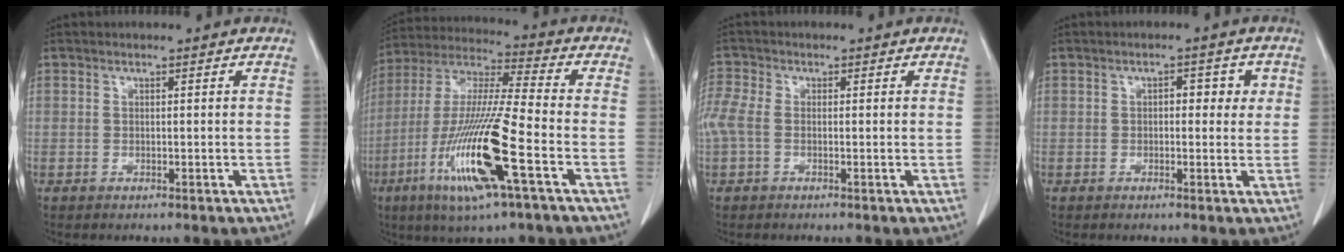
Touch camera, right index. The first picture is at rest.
{"total": 17.9, "force": [-6.7, 0.6, 16.6], "torque": [-0.347, -0.025, -0.129]}
{"total": 4.5, "force": [-0.3, 2.8, 3.5], "torque": [-0.114, 0.019, -0.006]}
{"total": 3.3, "force": [0.6, 1.8, 2.7], "torque": [-0.028, 0.010, 0.006]}